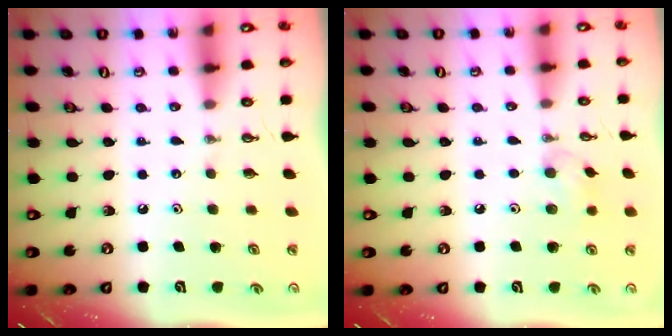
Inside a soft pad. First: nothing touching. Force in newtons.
{"total": 7.4, "press": 7.4, "slide": 0.8}